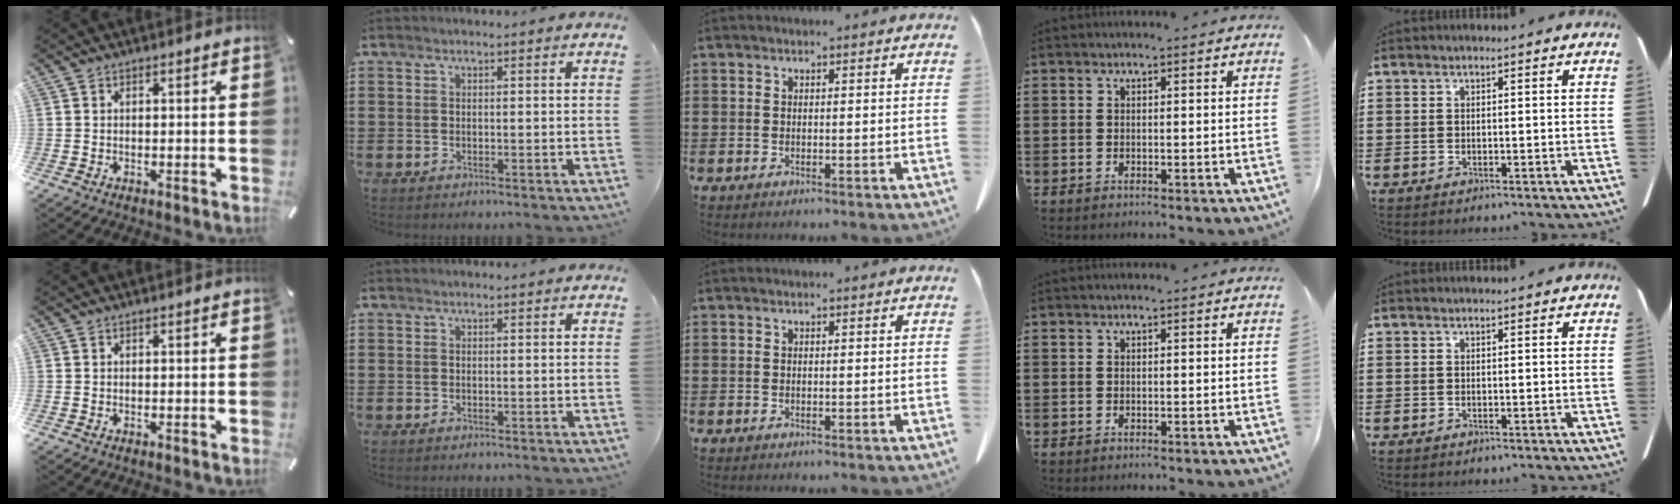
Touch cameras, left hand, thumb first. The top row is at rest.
{}